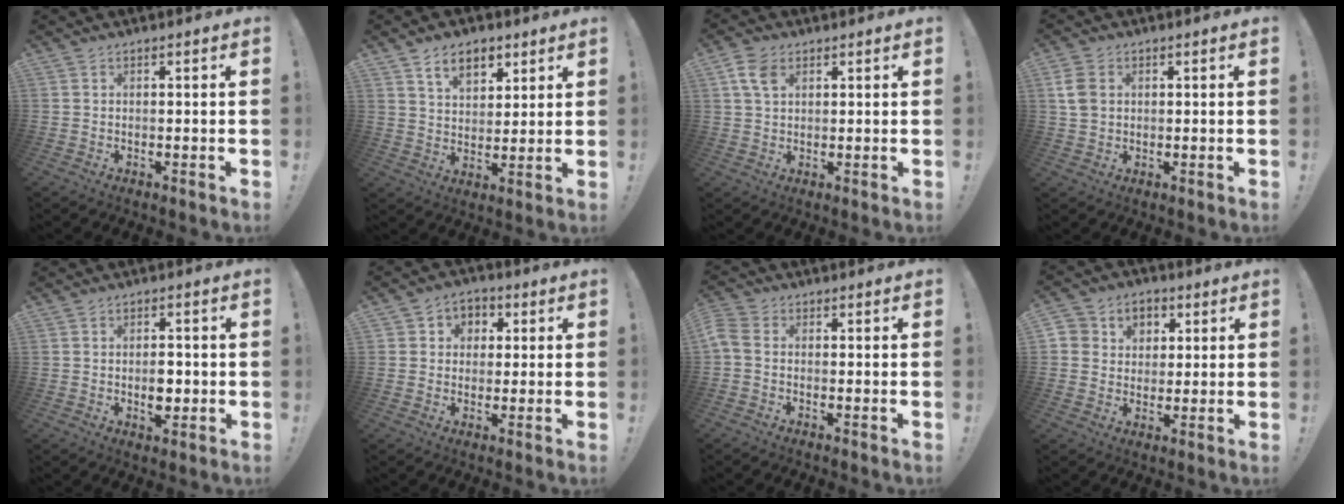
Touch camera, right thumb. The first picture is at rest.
{"total": 9.2, "force": [5.5, 5.6, 4.8], "torque": [-0.073, -0.019, 0.101]}
{"total": 6.2, "force": [2.6, 4.0, 3.9], "torque": [-0.070, 0.002, 0.051]}
{"total": 6.2, "force": [1.5, 4.6, 4.0], "torque": [-0.083, 0.001, 0.027]}
{"total": 4.6, "force": [-1.0, 3.3, 3.1], "torque": [-0.035, 0.003, -0.017]}
{"total": 5.3, "force": [0.0, 5.2, 1.3], "torque": [-0.014, 0.007, 0.002]}
{"total": 3.5, "force": [-0.3, 2.4, 2.5], "torque": [-0.061, 0.001, -0.003]}
{"total": 7.2, "force": [1.3, 6.9, 1.5], "torque": [-0.019, -0.003, 0.030]}